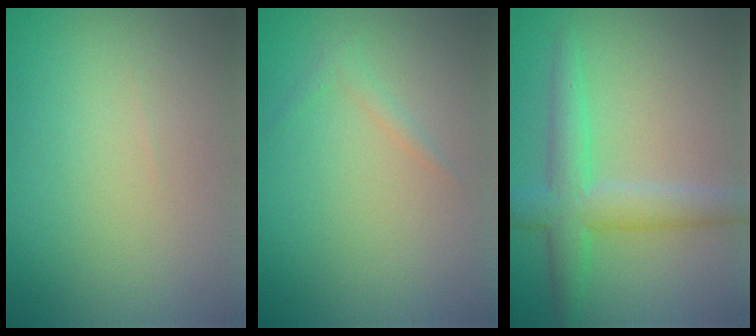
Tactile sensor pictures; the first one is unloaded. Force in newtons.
{"total": 0.9, "press": 0.9, "slide": 0.0}
{"total": 3.5, "press": 3.5, "slide": 0.2}